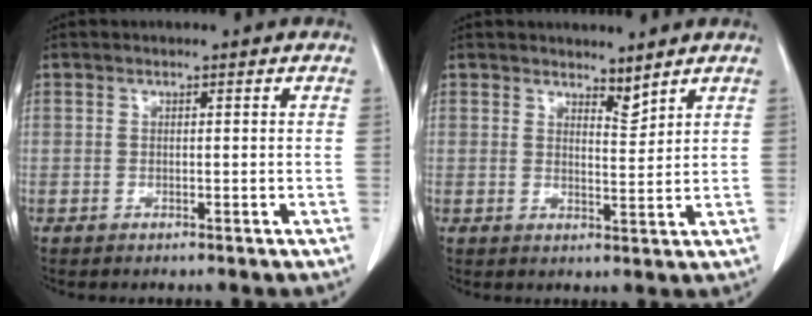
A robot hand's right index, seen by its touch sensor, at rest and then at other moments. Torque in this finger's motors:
{"motor_torque": [-0.07, 0.13, -0.02, -0.01]}